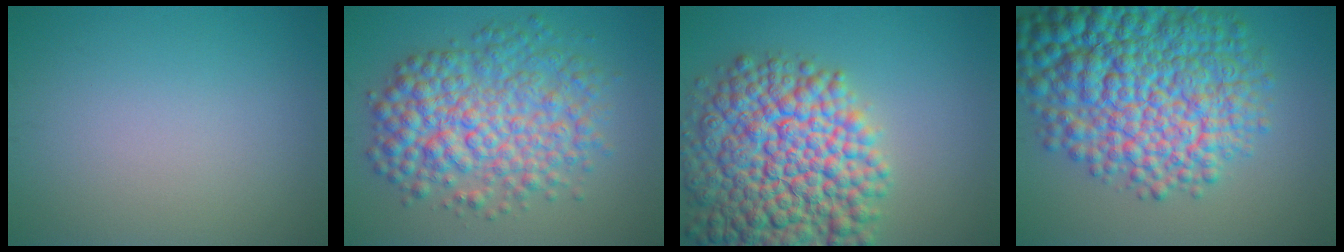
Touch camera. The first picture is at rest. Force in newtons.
{"total": 8.2, "press": 8.2, "slide": 0.1}
{"total": 14.1, "press": 14.1, "slide": 0.6}
{"total": 13.8, "press": 13.7, "slide": 0.3}